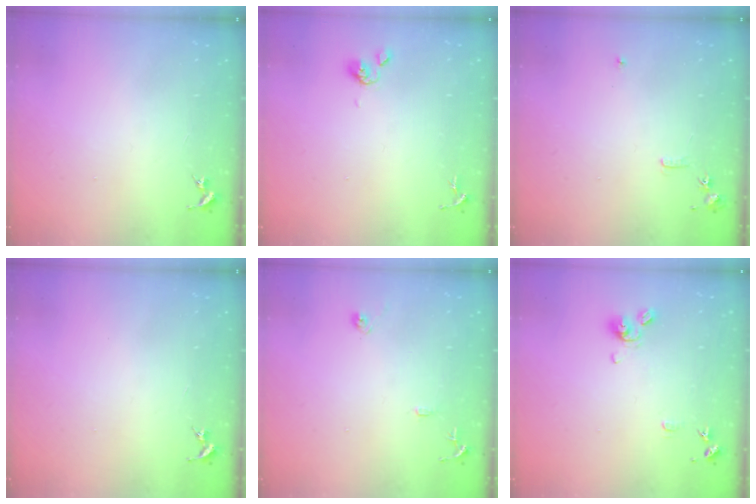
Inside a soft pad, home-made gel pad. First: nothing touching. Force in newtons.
{"total": 4.4, "press": 4.3, "slide": 0.8}
{"total": 5.9, "press": 5.9, "slide": 0.7}
{"total": 0.0}
{"total": 9.1, "press": 9.1, "slide": 0.8}
{"total": 9.4, "press": 9.4, "slide": 0.9}